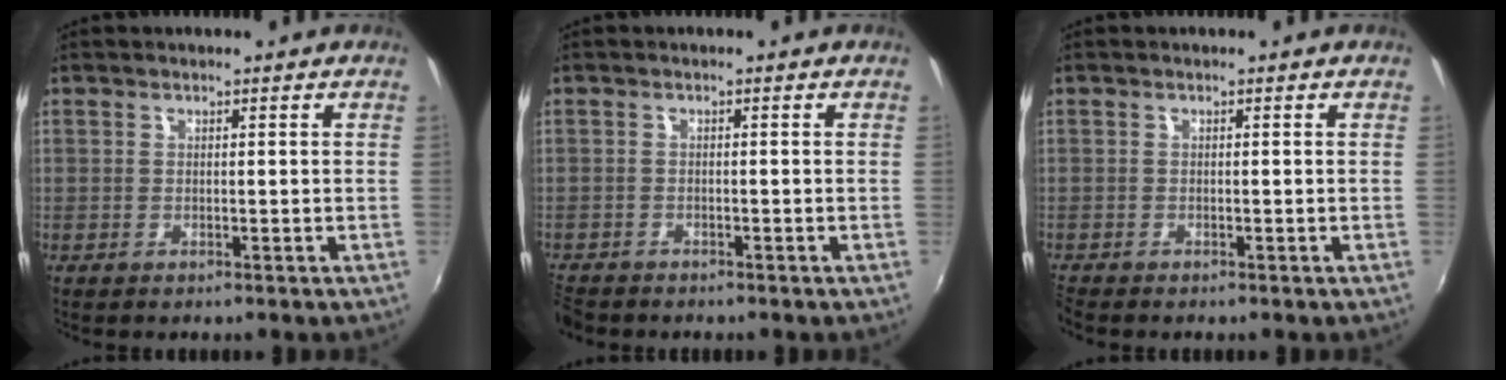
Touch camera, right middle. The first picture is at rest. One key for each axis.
{"total": 3.5, "fx": -3.2, "fy": 1.4, "fz": 0.6, "tx": -0.030, "ty": -0.016, "tz": -0.064}
{"total": 1.1, "fx": -1.1, "fy": 0.2, "fz": 0.1, "tx": -0.006, "ty": -0.008, "tz": -0.025}